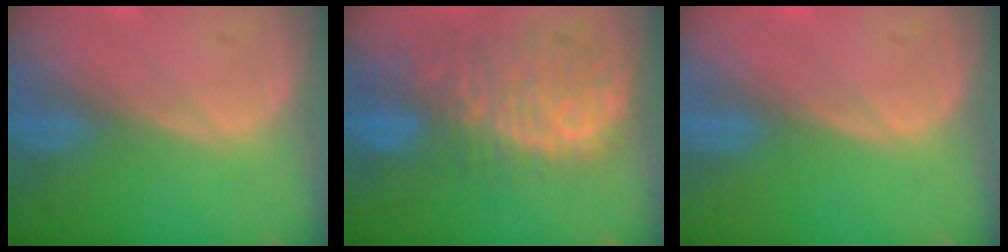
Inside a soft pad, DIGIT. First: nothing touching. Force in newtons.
{"total": 11.4, "press": 9.7, "slide": 5.9}
{"total": 0.0}